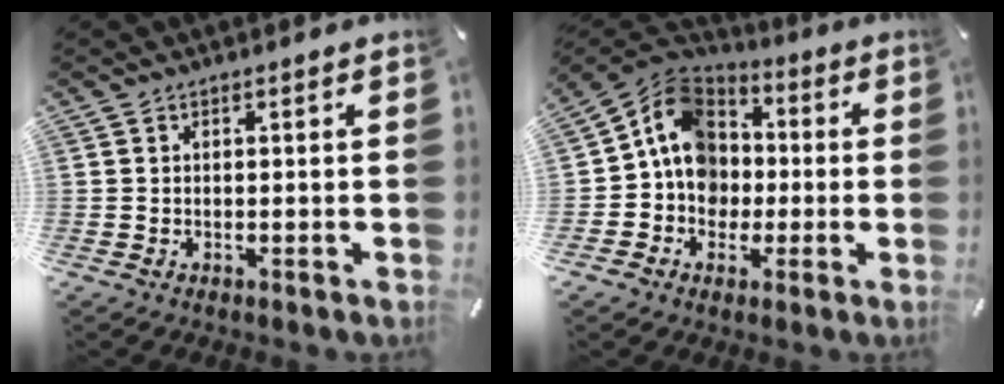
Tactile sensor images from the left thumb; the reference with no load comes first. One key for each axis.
{"total": 12.4, "fx": -0.2, "fy": 11.4, "fz": 4.9, "tx": -0.097, "ty": 0.012, "tz": -0.001}